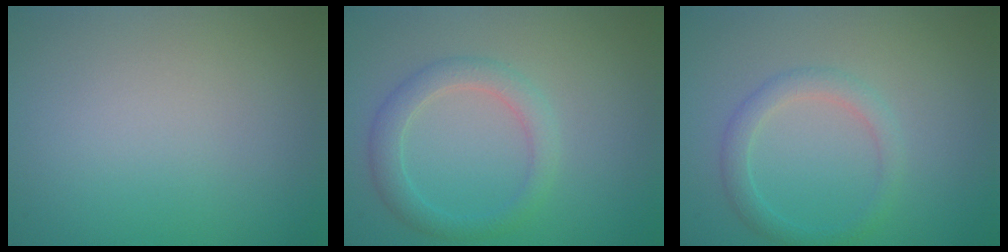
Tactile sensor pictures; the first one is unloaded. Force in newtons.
{"total": 2.8, "press": 2.8, "slide": 0.1}
{"total": 2.2, "press": 2.2, "slide": 0.1}